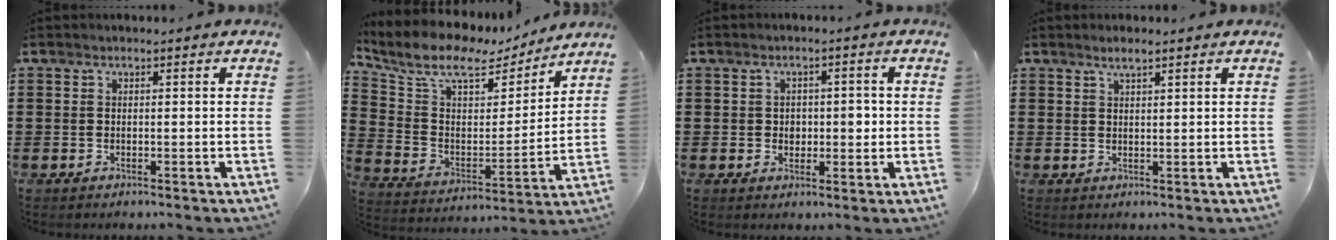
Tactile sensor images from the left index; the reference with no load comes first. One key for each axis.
{"total": 9.6, "fx": 7.5, "fy": 3.9, "fz": 4.6, "tx": -0.122, "ty": -0.041, "tz": 0.124}
{"total": 2.8, "fx": 0.1, "fy": 1.8, "fz": 2.1, "tx": -0.029, "ty": -0.001, "tz": -0.005}
{"total": 2.0, "fx": 1.5, "fy": 0.3, "fz": 1.2, "tx": -0.025, "ty": 0.002, "tz": 0.027}